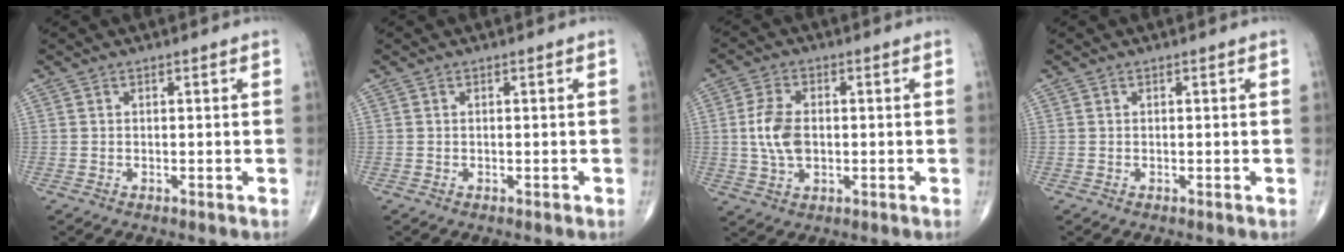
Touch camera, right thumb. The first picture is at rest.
{"total": 0.0}
{"total": 7.5, "force": [0.1, 4.5, 5.9], "torque": [-0.120, 0.002, 0.002]}
{"total": 0.0}